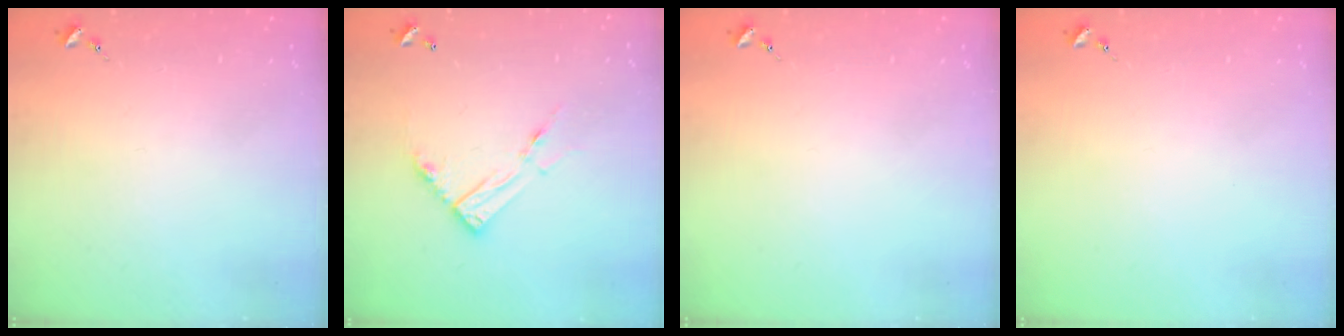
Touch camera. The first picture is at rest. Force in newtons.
{"total": 11.2, "press": 11.2, "slide": 0.9}
{"total": 0.0}
{"total": 0.0}